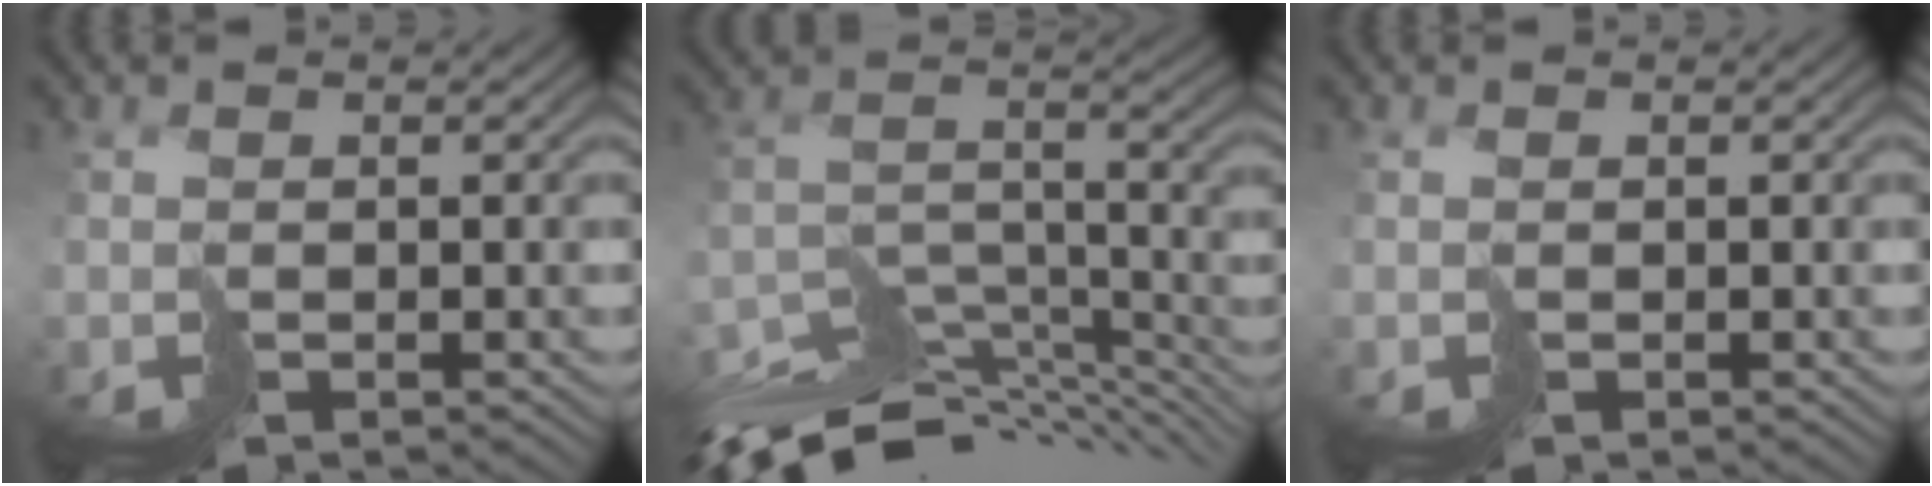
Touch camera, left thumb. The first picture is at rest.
{"total": 14.0, "force": [-11.1, 4.5, 7.3], "torque": [-0.160, -0.003, -0.183]}
{"total": 0.0}